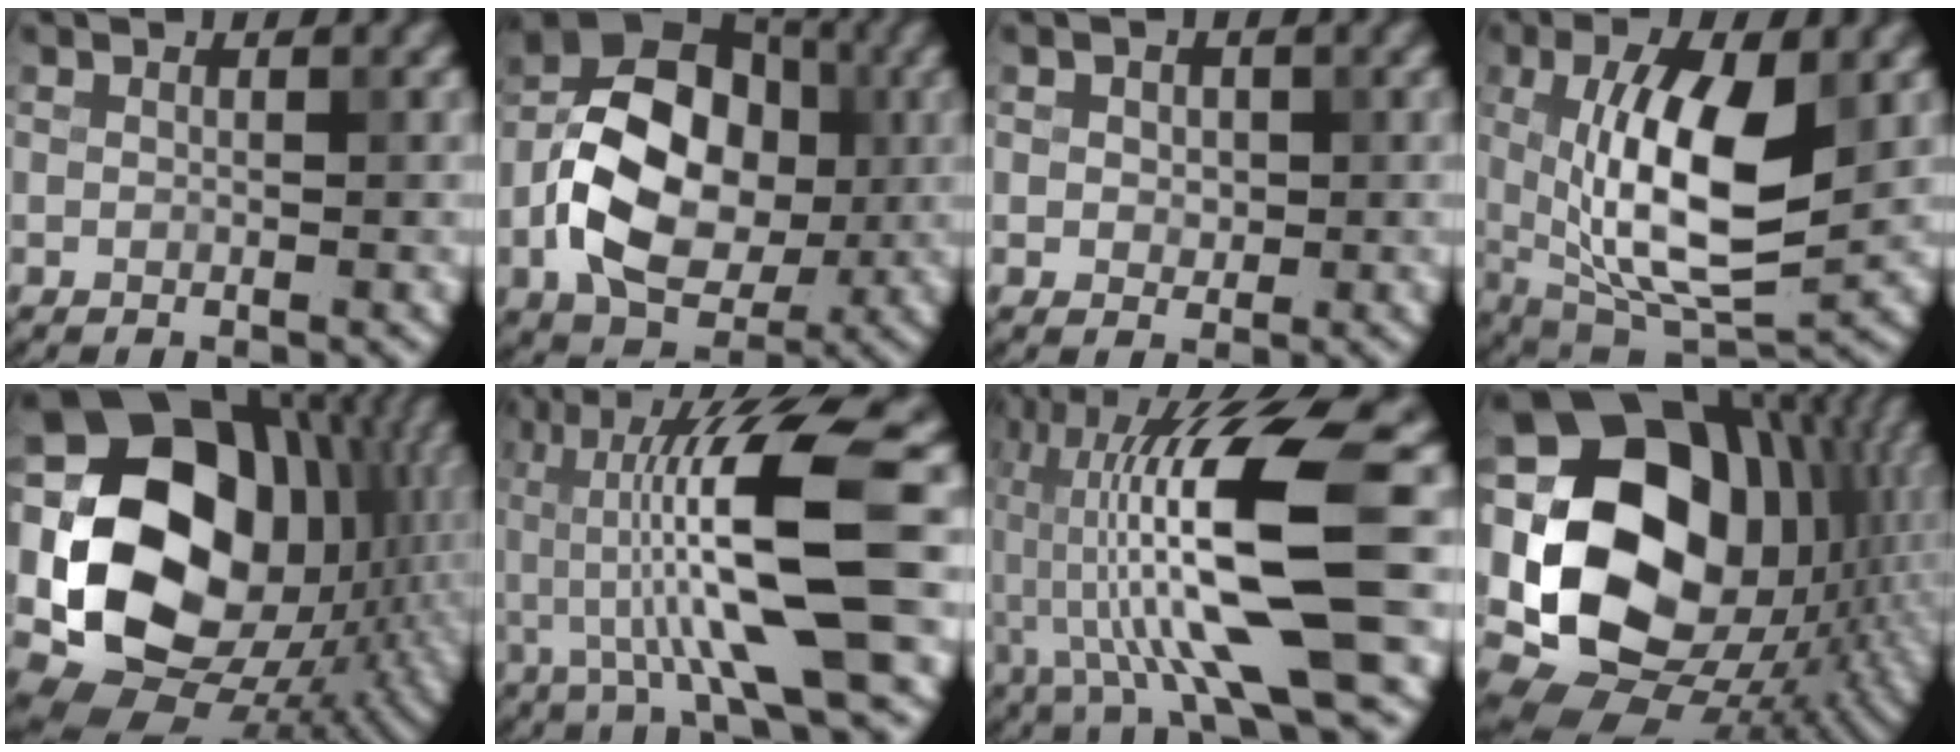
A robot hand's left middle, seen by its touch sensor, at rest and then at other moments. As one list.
[{"total": 12.5, "force": [-1.7, 8.7, 8.8], "torque": [-0.149, 0.010, -0.033]}, {"total": 1.3, "force": [0.2, 1.1, 0.7], "torque": [-0.013, -0.003, 0.003]}, {"total": 11.0, "force": [0.9, 4.5, 10.0], "torque": [-0.178, -0.004, 0.015]}, {"total": 17.9, "force": [0.0, 14.3, 10.8], "torque": [-0.179, -0.022, 0.014]}, {"total": 11.1, "force": [0.1, 2.1, 10.9], "torque": [-0.184, 0.008, 0.002]}, {"total": 13.4, "force": [-1.0, 2.4, 13.2], "torque": [-0.251, 0.016, -0.014]}, {"total": 20.1, "force": [0.5, 16.0, 12.1], "torque": [-0.222, -0.008, 0.036]}]